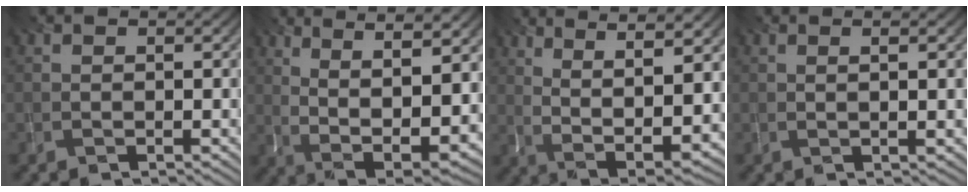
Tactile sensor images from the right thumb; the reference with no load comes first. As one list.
[{"total": 12.3, "force": [3.1, 4.3, 11.2], "torque": [-0.197, 0.010, 0.059]}, {"total": 11.2, "force": [3.3, 3.3, 10.2], "torque": [-0.190, 0.009, 0.064]}, {"total": 1.7, "force": [0.4, -0.1, 1.7], "torque": [-0.019, -0.003, 0.007]}]